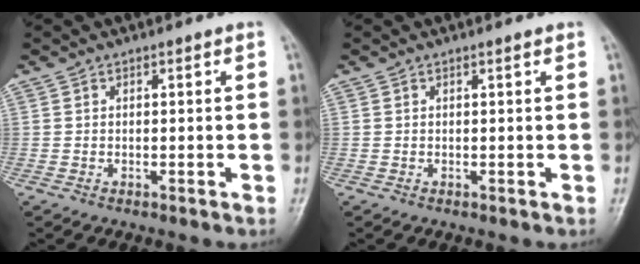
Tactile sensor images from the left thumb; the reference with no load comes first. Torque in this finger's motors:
{"motor_torque": [-0.01, 0.02, -0.04, 0.14, 0.01]}